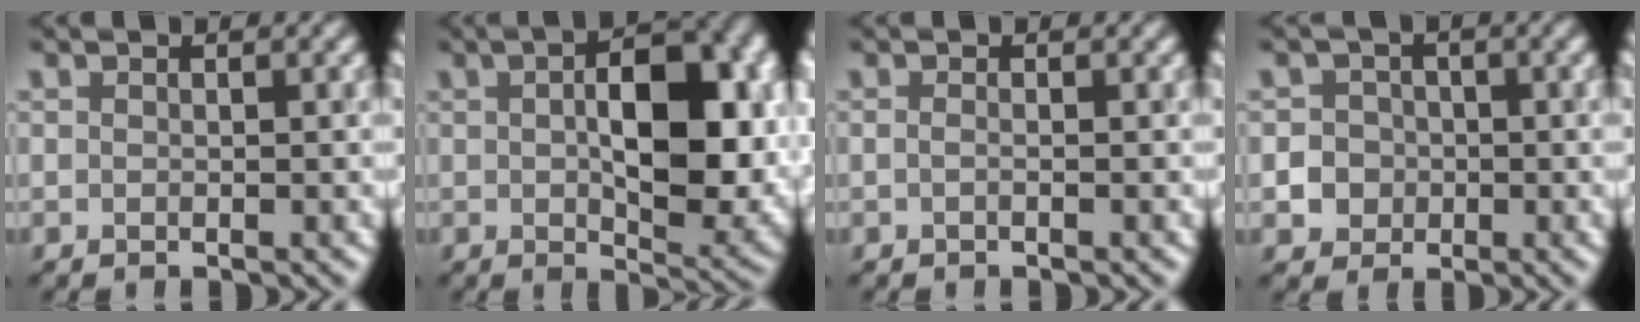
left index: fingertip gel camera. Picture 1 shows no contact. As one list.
[{"total": 10.2, "force": [0.7, 5.1, 8.8], "torque": [-0.125, -0.001, 0.012]}, {"total": 0.7, "force": [-0.2, 0.2, 0.6], "torque": [-0.013, -0.006, -0.010]}, {"total": 4.1, "force": [-1.0, 3.9, 1.1], "torque": [0.009, 0.008, -0.031]}]